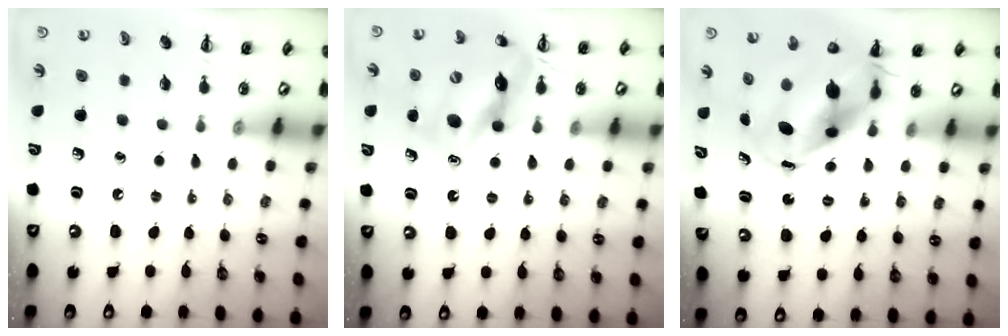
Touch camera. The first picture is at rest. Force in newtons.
{"total": 12.6, "press": 12.2, "slide": 3.1}
{"total": 9.0, "press": 8.8, "slide": 2.0}